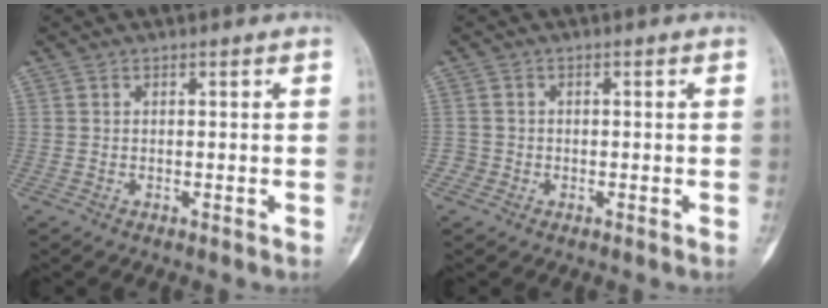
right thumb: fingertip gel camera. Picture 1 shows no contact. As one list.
[{"total": 1.6, "force": [-0.7, 1.5, -0.2], "torque": [0.016, 0.006, -0.021]}]